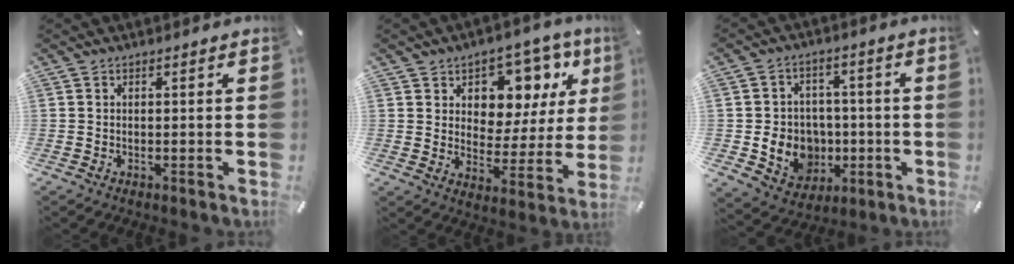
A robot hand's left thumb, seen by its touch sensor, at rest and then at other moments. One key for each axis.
{"total": 11.2, "fx": 6.1, "fy": 8.3, "fz": 4.4, "tx": -0.053, "ty": -0.051, "tz": 0.108}
{"total": 11.4, "fx": -2.0, "fy": 10.4, "fz": 4.1, "tx": -0.078, "ty": 0.016, "tz": -0.023}